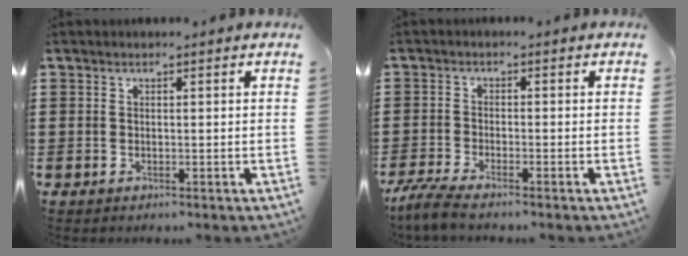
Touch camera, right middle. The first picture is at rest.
{"total": 2.8, "force": [-2.5, -0.2, 1.3], "torque": [-0.039, -0.012, -0.052]}